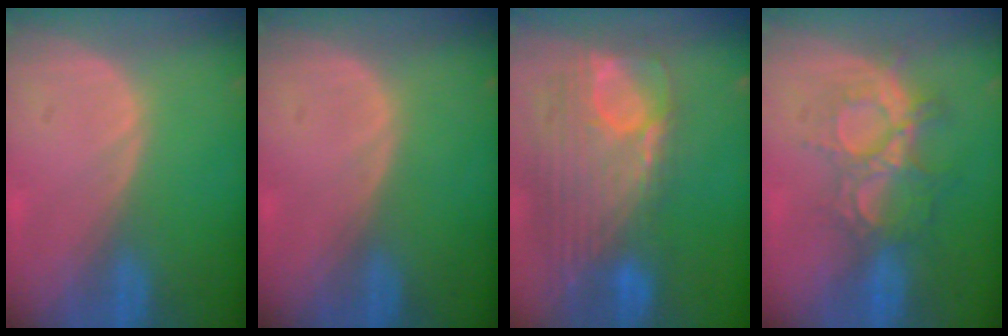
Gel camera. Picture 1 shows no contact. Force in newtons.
{"total": 0.0}
{"total": 12.5, "press": 10.6, "slide": 6.7}
{"total": 9.0, "press": 8.0, "slide": 4.0}